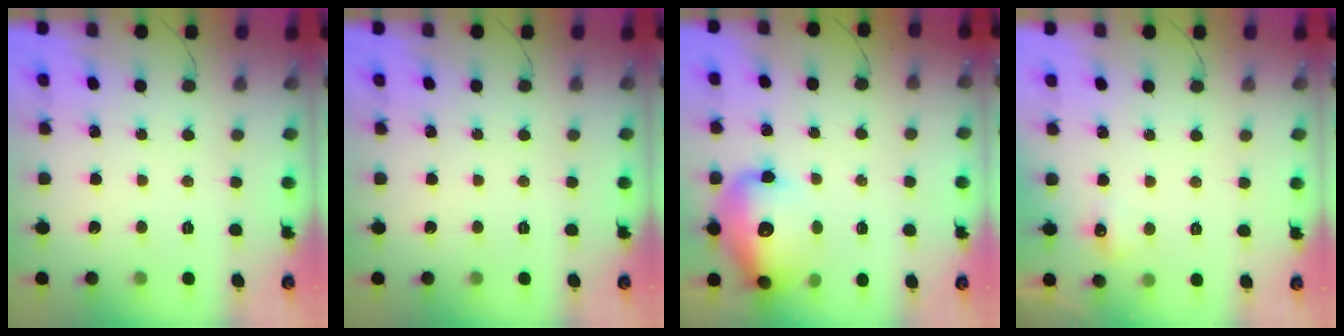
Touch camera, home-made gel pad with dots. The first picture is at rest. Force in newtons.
{"total": 0.0}
{"total": 16.3, "press": 15.9, "slide": 3.7}
{"total": 4.4, "press": 4.2, "slide": 1.2}